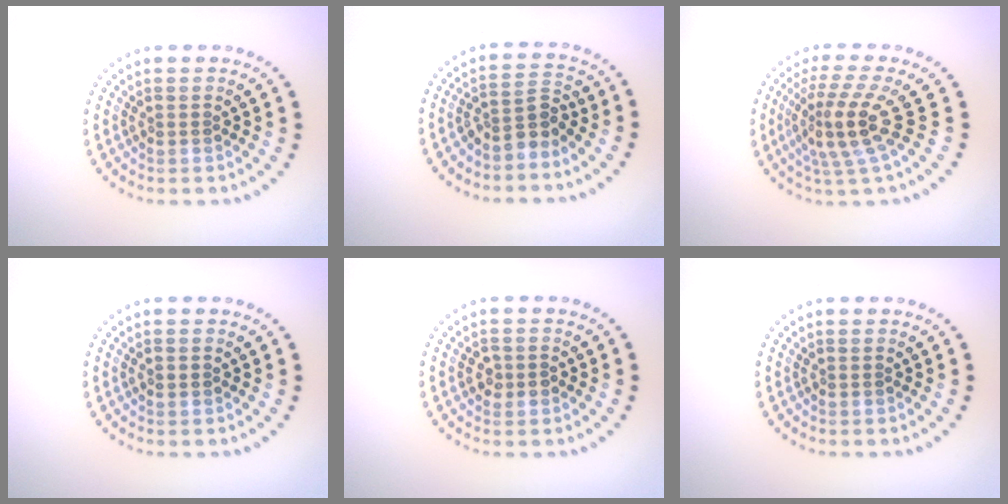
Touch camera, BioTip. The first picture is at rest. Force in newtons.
{"total": 2.5, "press": 1.9, "slide": 1.7}
{"total": 4.4, "press": 3.2, "slide": 2.9}
{"total": 0.8, "press": 0.8, "slide": 0.1}
{"total": 1.5, "press": 1.5, "slide": 0.2}
{"total": 0.0}